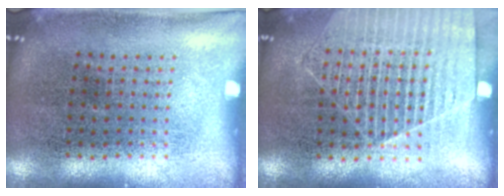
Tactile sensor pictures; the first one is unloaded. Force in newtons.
{"total": 1.6, "press": 1.4, "slide": 0.7}